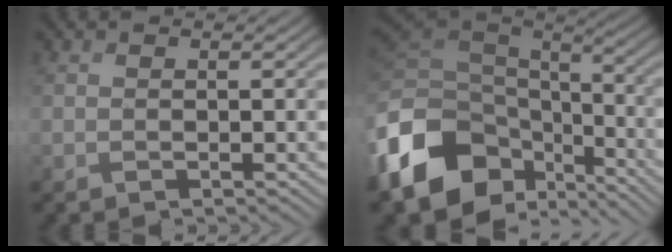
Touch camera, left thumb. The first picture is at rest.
{"total": 15.4, "force": [-6.9, 10.9, 8.4], "torque": [-0.219, -0.031, -0.126]}